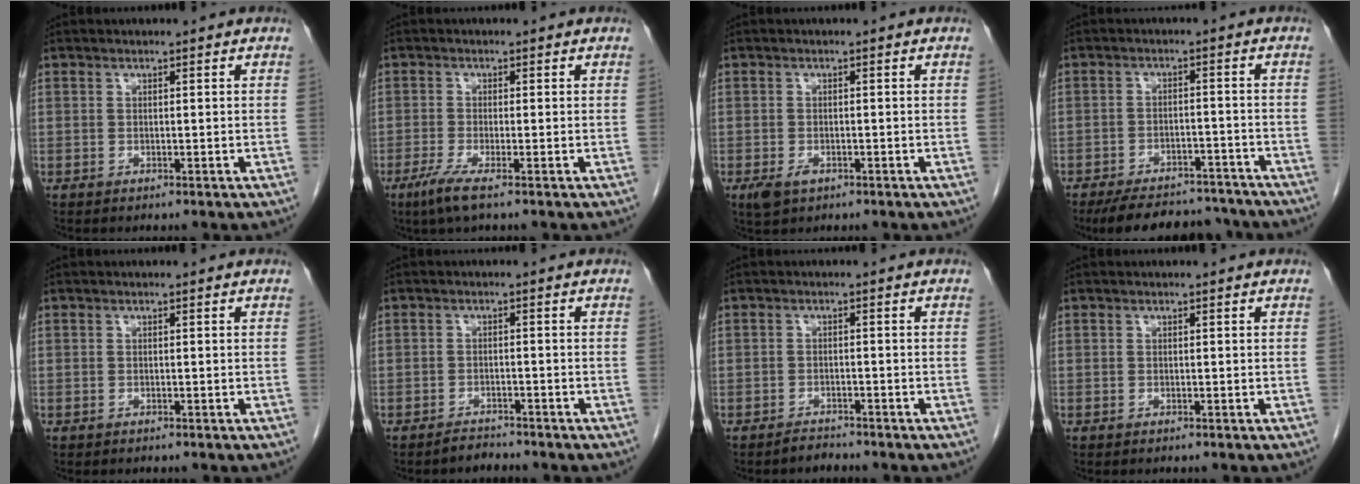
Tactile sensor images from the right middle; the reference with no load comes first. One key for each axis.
{"total": 3.5, "fx": -2.1, "fy": 0.0, "fz": 2.8, "tx": -0.063, "ty": -0.013, "tz": -0.044}
{"total": 2.5, "fx": -1.3, "fy": 1.4, "fz": 1.7, "tx": -0.035, "ty": -0.003, "tz": -0.014}
{"total": 13.7, "fx": -12.4, "fy": 4.2, "fz": 4.2, "tx": -0.066, "ty": 0.009, "tz": -0.166}
{"total": 0.0}
{"total": 1.7, "fx": -1.7, "fy": 0.4, "fz": -0.3, "tx": 0.001, "ty": -0.004, "tz": -0.026}
{"total": 1.5, "fx": -1.4, "fy": 0.3, "fz": -0.2, "tx": 0.000, "ty": -0.004, "tz": -0.023}
{"total": 0.0}